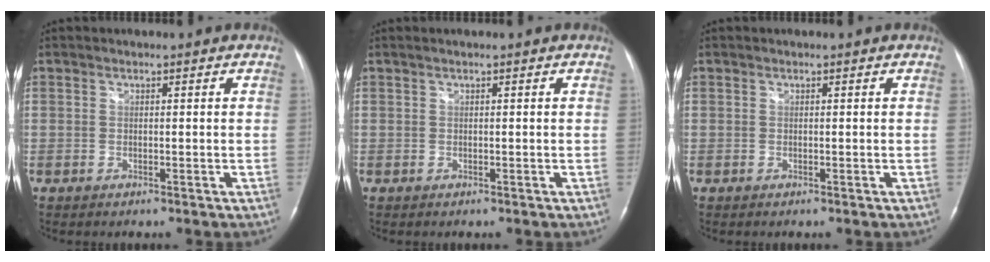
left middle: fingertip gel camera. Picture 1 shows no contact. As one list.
[{"total": 0.0}, {"total": 0.0}]